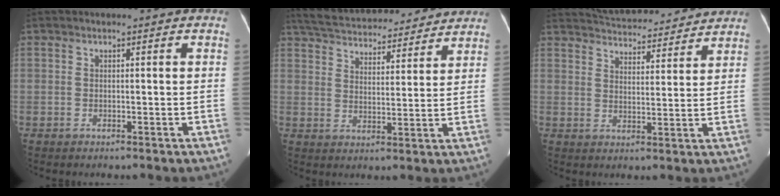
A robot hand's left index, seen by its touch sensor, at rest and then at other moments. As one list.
[{"total": 20.3, "force": [18.5, 4.6, 6.8], "torque": [-0.131, 0.034, 0.265]}, {"total": 14.9, "force": [14.2, 2.7, 3.9], "torque": [-0.063, 0.021, 0.197]}]